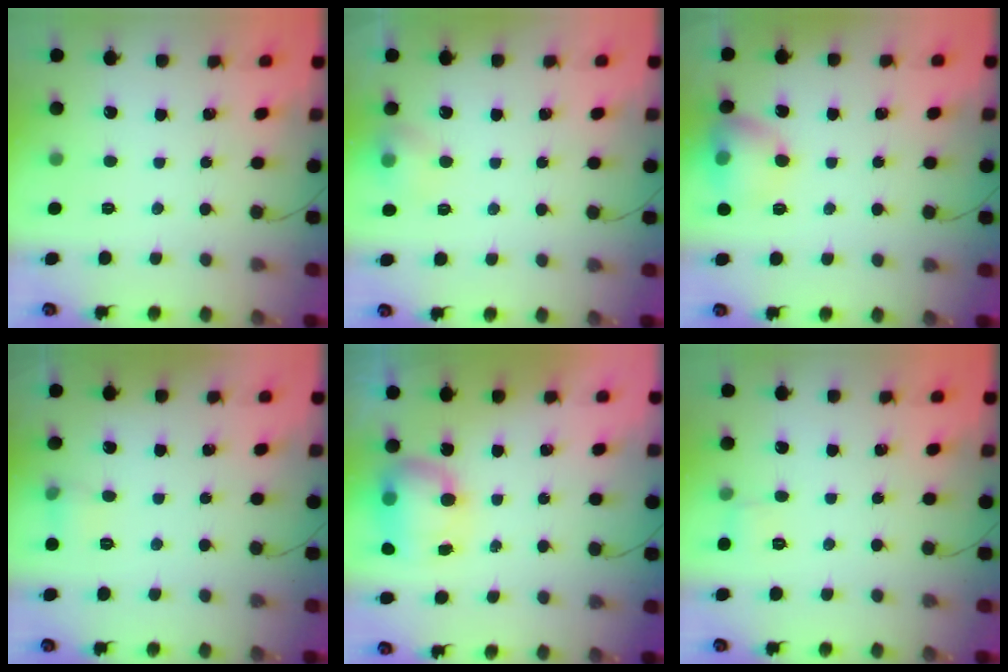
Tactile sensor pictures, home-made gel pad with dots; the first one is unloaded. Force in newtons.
{"total": 7.2, "press": 7.0, "slide": 1.5}
{"total": 11.2, "press": 11.0, "slide": 1.6}
{"total": 5.1, "press": 4.9, "slide": 1.4}
{"total": 11.7, "press": 9.3, "slide": 7.1}
{"total": 6.2, "press": 5.9, "slide": 1.9}